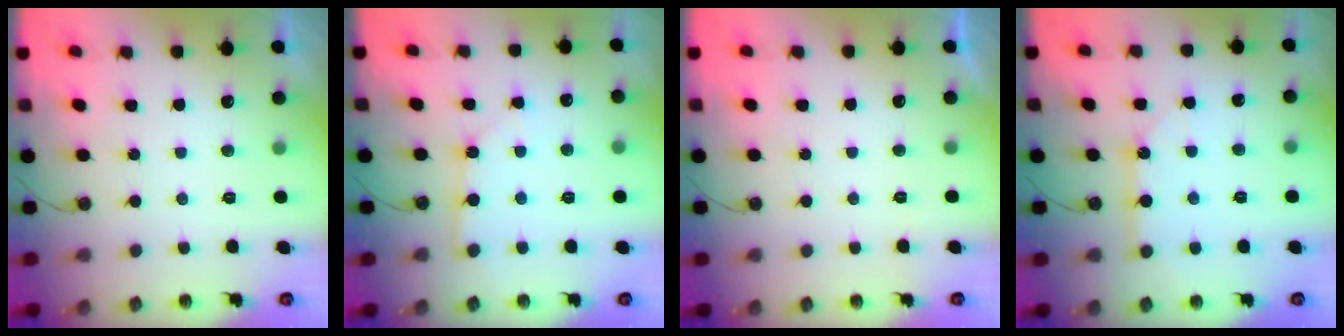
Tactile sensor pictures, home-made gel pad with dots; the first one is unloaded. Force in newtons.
{"total": 3.0, "press": 2.9, "slide": 0.3}
{"total": 0.0}
{"total": 8.5, "press": 8.5, "slide": 0.7}